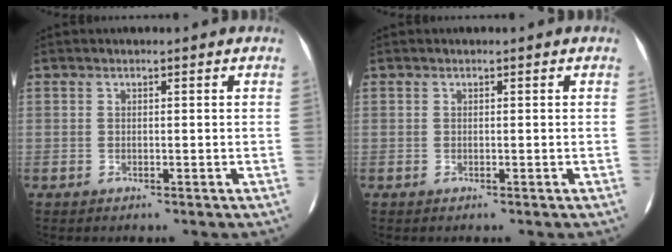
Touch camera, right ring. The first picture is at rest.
{"total": 0.0}